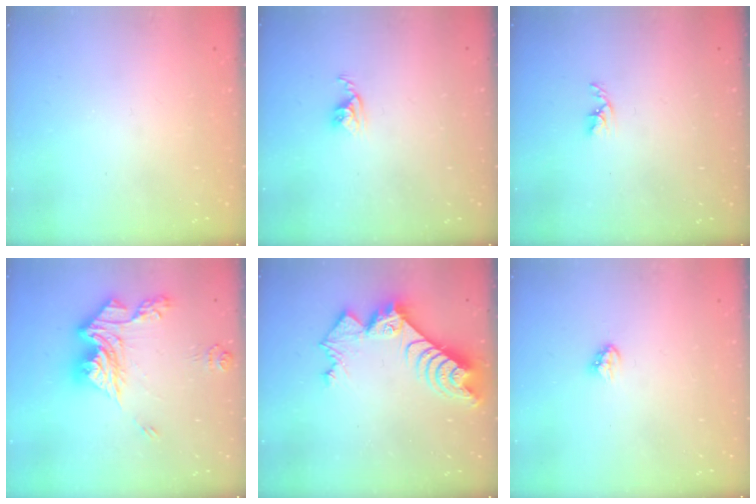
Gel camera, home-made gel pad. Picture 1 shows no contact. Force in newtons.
{"total": 3.9, "press": 3.9, "slide": 0.2}
{"total": 3.3, "press": 3.2, "slide": 0.5}
{"total": 17.0, "press": 16.9, "slide": 1.7}
{"total": 10.7, "press": 10.6, "slide": 1.1}
{"total": 3.5, "press": 3.5, "slide": 0.2}